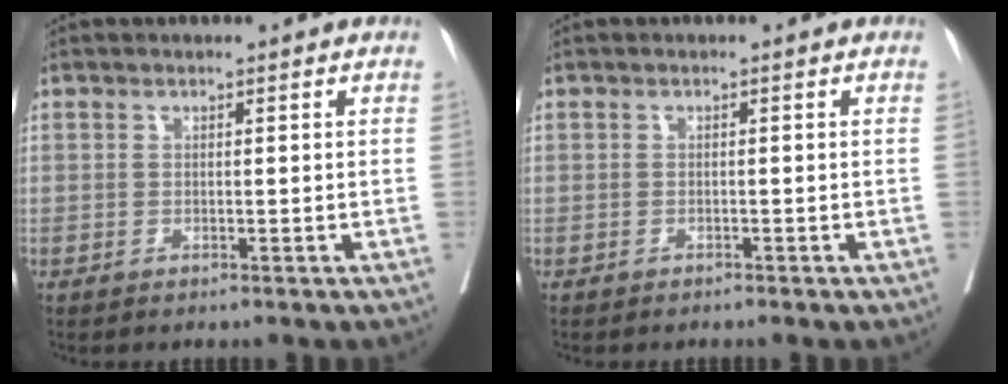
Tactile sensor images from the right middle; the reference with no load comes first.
{"total": 0.0}